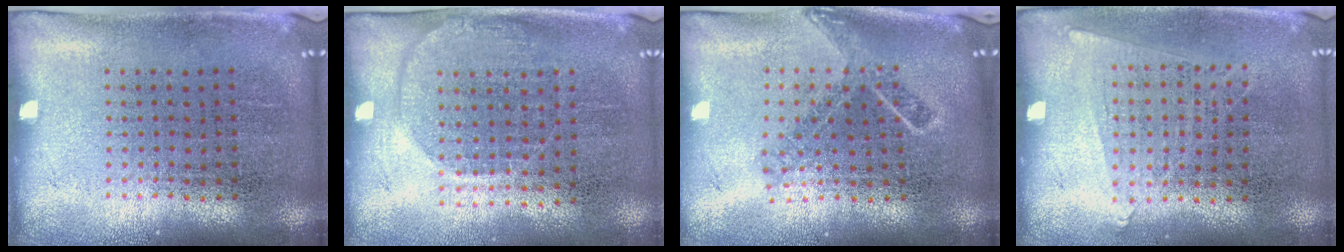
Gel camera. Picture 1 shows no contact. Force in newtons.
{"total": 1.4, "press": 1.3, "slide": 0.7}
{"total": 1.6, "press": 1.2, "slide": 1.1}
{"total": 0.7, "press": 0.6, "slide": 0.4}